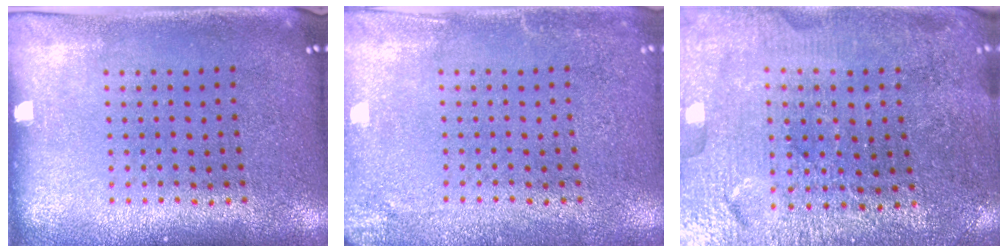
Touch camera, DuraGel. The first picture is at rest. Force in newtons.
{"total": 2.1, "press": 2.1, "slide": 0.2}
{"total": 3.2, "press": 3.2, "slide": 0.1}